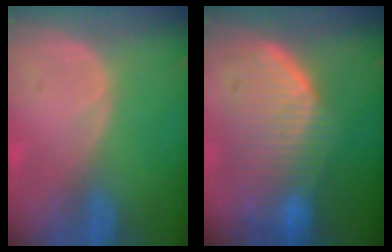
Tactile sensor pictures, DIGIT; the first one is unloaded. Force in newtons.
{"total": 10.0, "press": 9.0, "slide": 4.4}